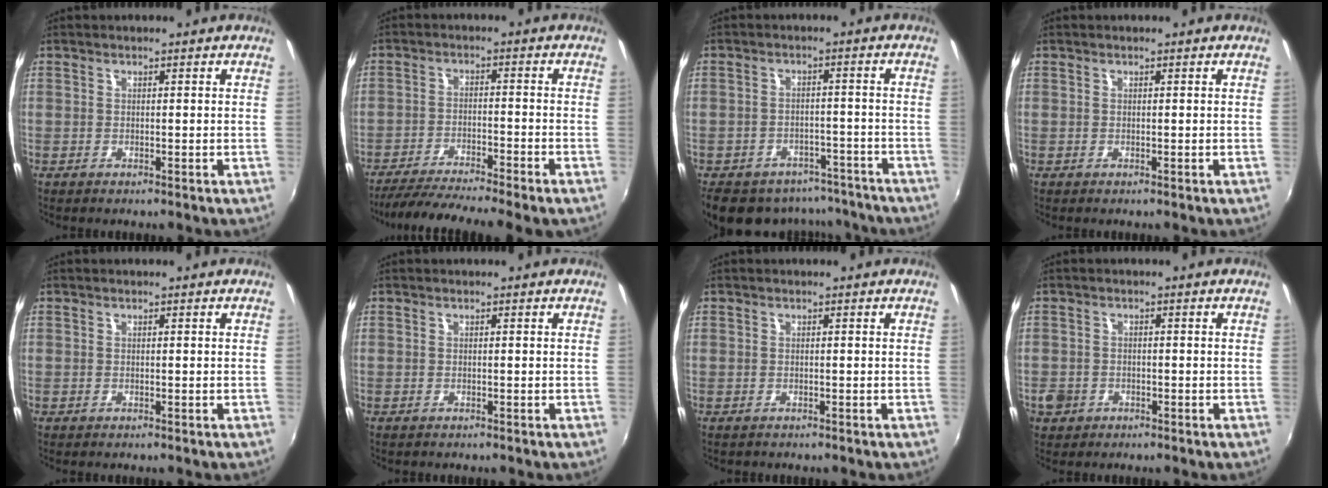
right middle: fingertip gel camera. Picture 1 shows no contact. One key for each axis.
{"total": 13.1, "fx": -11.5, "fy": -0.4, "fz": 6.3, "tx": -0.130, "ty": -0.018, "tz": -0.185}
{"total": 16.0, "fx": -12.6, "fy": 8.1, "fz": 5.5, "tx": -0.130, "ty": 0.016, "tz": -0.155}
{"total": 0.0}
{"total": 0.0}
{"total": 0.0}
{"total": 0.7, "fx": -0.5, "fy": 0.5, "fz": -0.1, "tx": 0.000, "ty": 0.001, "tz": -0.009}
{"total": 3.5, "fx": -1.6, "fy": 2.9, "fz": 1.0, "tx": -0.028, "ty": 0.001, "tz": -0.027}